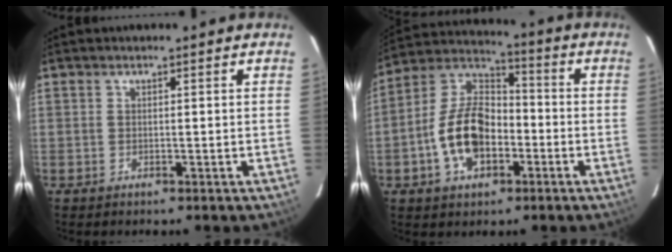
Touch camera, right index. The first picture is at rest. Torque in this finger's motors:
{"motor_torque": [1.91, -0.22, 0.48, 0.13]}